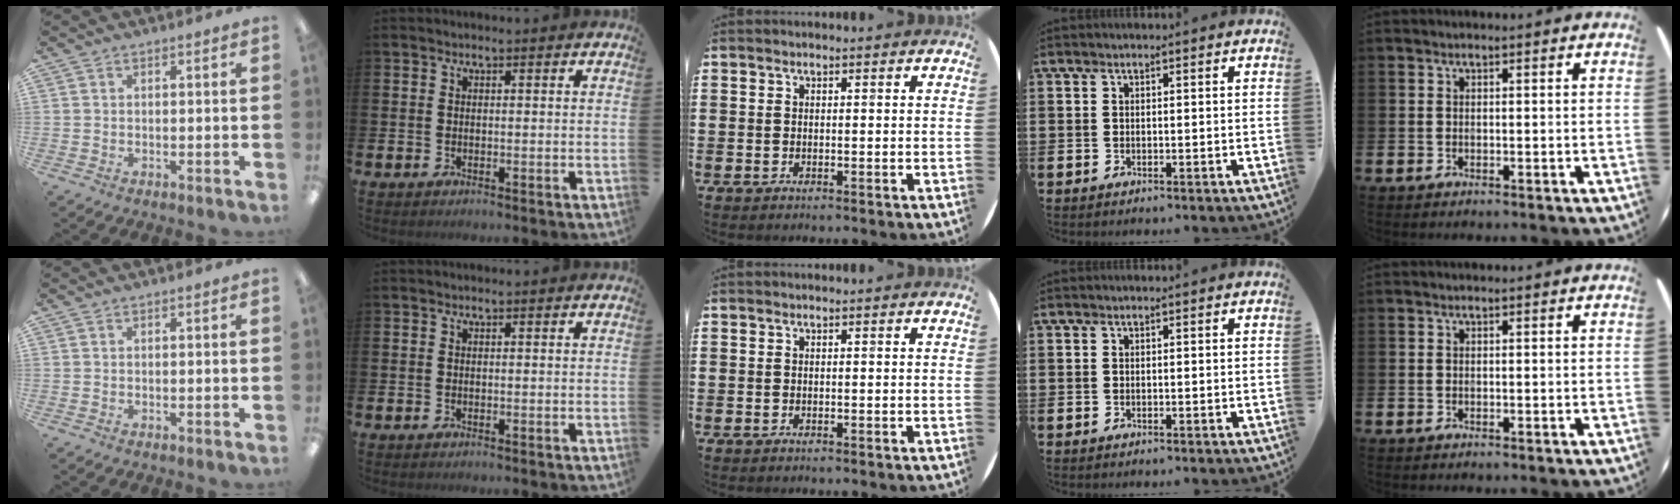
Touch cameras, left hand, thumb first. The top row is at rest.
{}